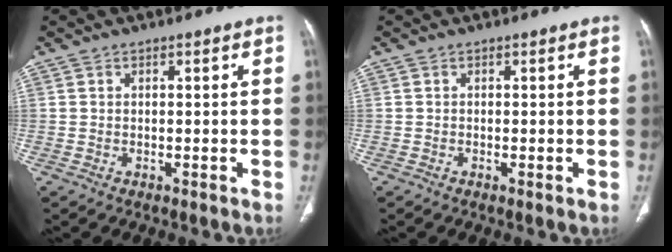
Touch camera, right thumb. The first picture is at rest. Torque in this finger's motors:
{"motor_torque": [-0.33, -0.10, 0.49, -0.05, -0.02]}